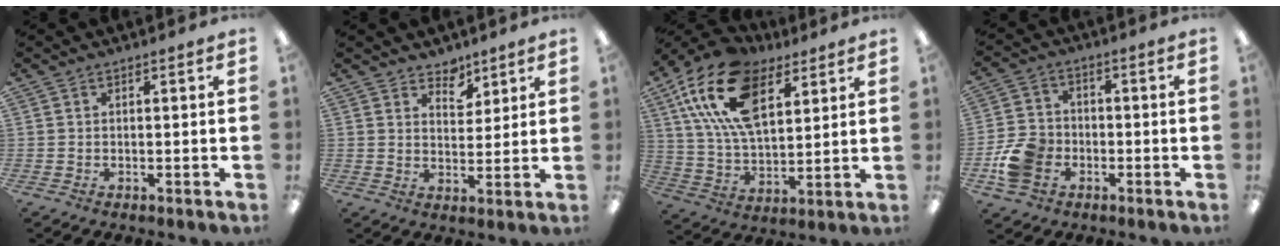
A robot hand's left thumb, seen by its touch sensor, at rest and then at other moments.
{"total": 5.3, "force": [4.4, 2.7, 0.7], "torque": [0.002, -0.030, 0.078]}
{"total": 21.1, "force": [10.9, 11.6, 13.8], "torque": [-0.285, -0.027, 0.194]}
{"total": 9.4, "force": [-3.3, 7.5, 4.7], "torque": [-0.107, 0.025, -0.057]}